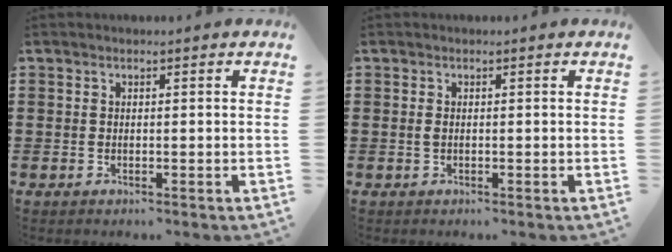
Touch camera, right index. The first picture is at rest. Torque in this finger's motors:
{"motor_torque": [0.40, -0.16, 0.20, 0.05]}